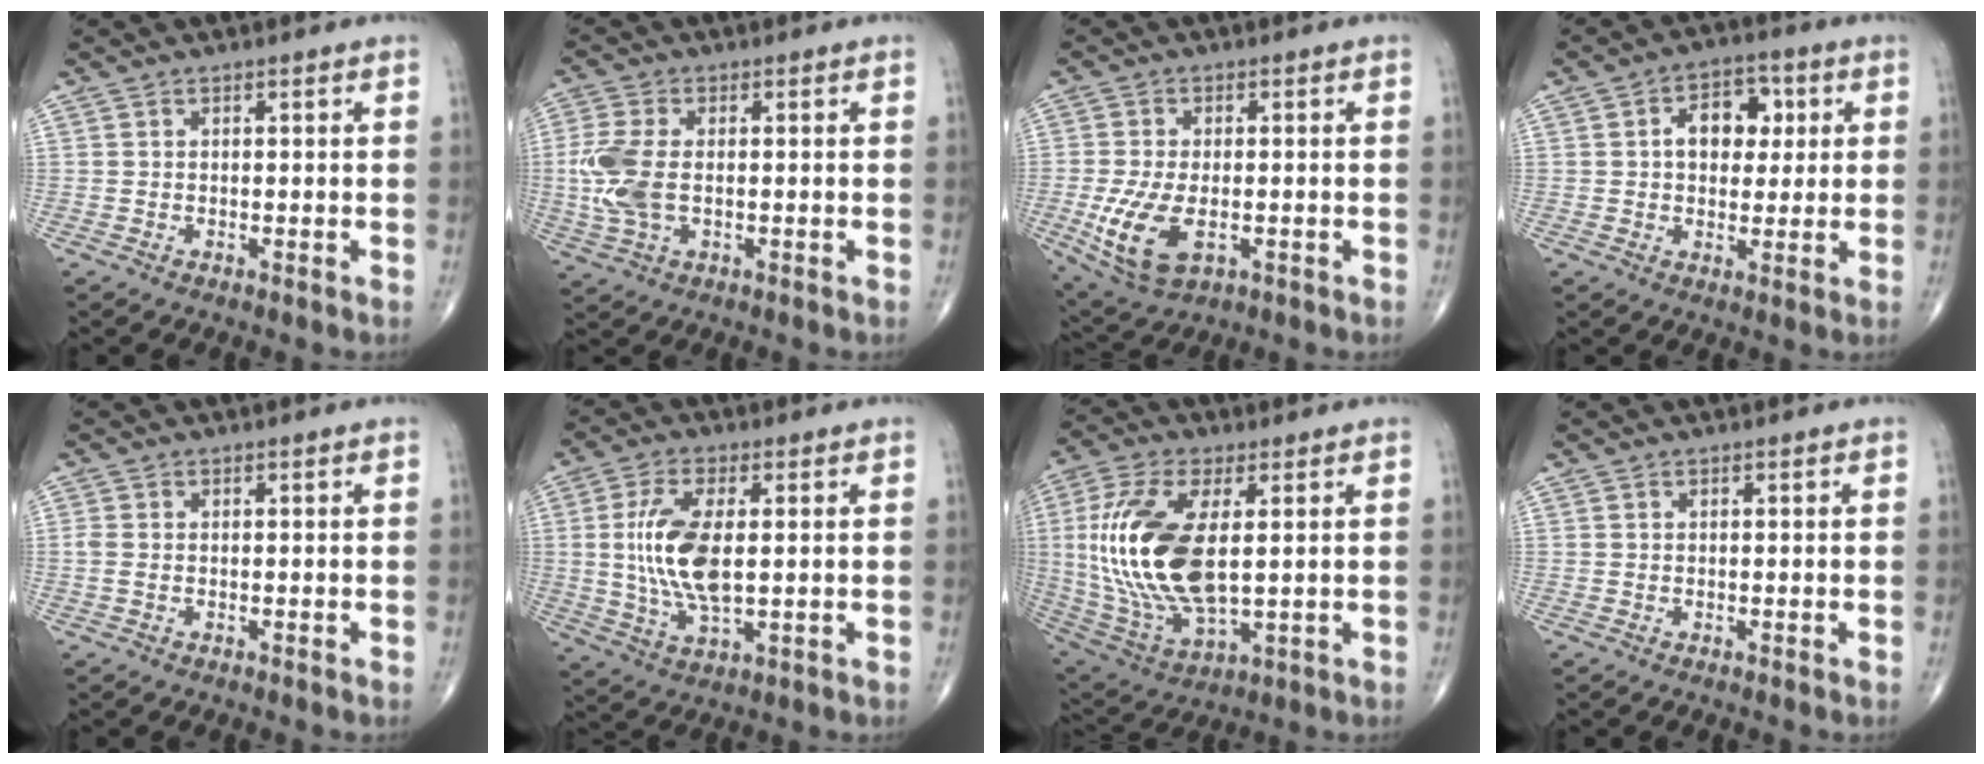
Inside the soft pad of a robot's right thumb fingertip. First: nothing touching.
{"total": 8.6, "force": [-0.4, 4.8, 7.2], "torque": [-0.179, 0.000, -0.008]}
{"total": 10.7, "force": [-2.6, 5.7, 8.7], "torque": [-0.181, -0.010, -0.036]}
{"total": 8.7, "force": [1.7, 6.0, 6.0], "torque": [-0.053, 0.010, 0.022]}
{"total": 1.6, "force": [-0.2, 1.0, 1.2], "torque": [-0.039, 0.000, -0.006]}
{"total": 12.3, "force": [0.9, 5.3, 11.1], "torque": [-0.230, -0.010, 0.022]}
{"total": 21.2, "force": [2.1, 9.9, 18.7], "torque": [-0.403, -0.017, 0.047]}
{"total": 0.0}